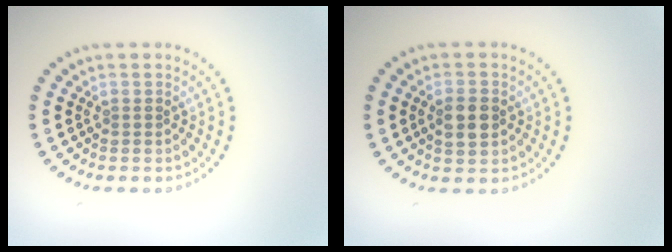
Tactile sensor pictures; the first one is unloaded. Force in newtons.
{"total": 2.7, "press": 2.7, "slide": 0.1}